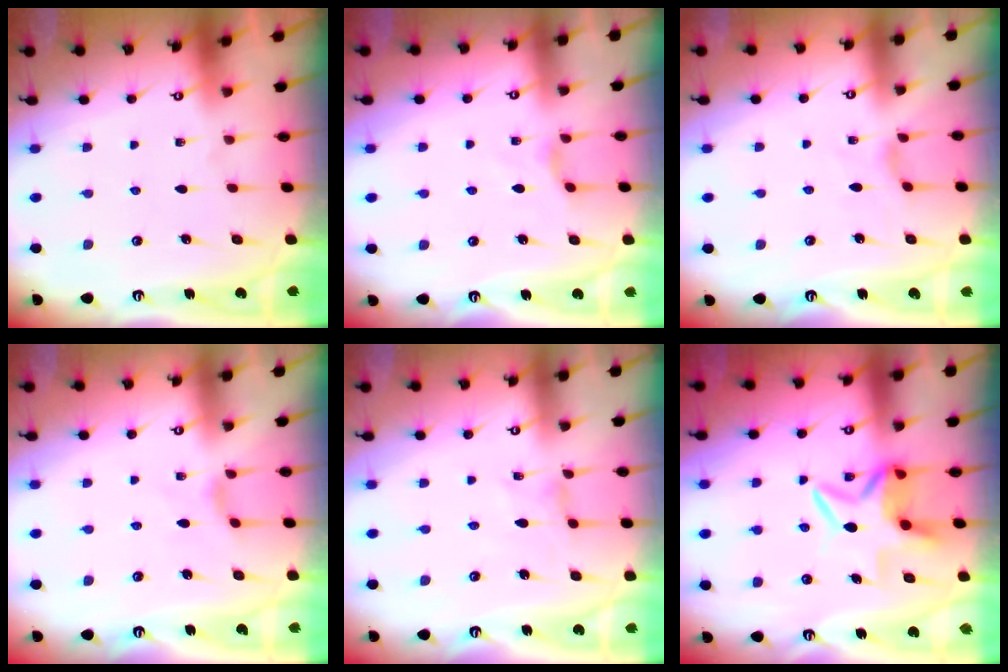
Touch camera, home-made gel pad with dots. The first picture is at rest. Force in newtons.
{"total": 2.0, "press": 2.0, "slide": 0.3}
{"total": 2.0, "press": 2.0, "slide": 0.3}
{"total": 2.7, "press": 2.6, "slide": 0.6}
{"total": 0.0}
{"total": 7.6, "press": 7.5, "slide": 1.1}